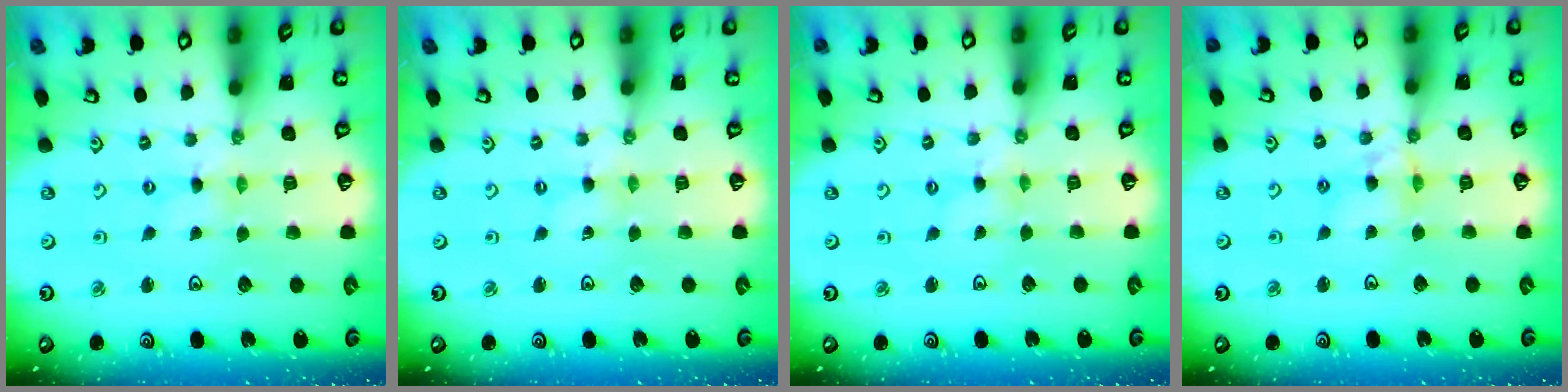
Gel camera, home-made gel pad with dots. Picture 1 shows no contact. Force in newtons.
{"total": 0.0}
{"total": 0.0}
{"total": 6.0, "press": 6.0, "slide": 0.5}